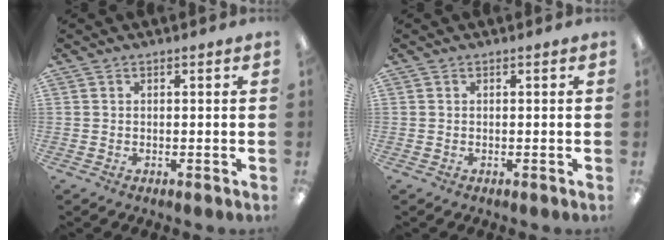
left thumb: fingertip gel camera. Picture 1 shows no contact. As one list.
[{"total": 0.0}]